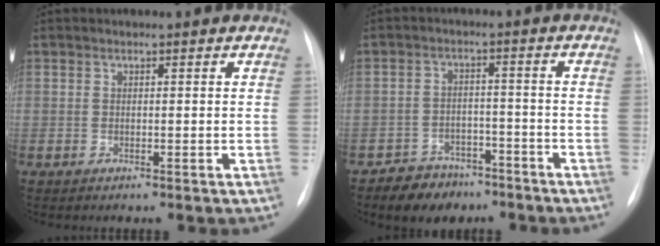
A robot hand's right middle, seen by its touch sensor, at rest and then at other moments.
{"total": 6.6, "force": [-4.9, 4.0, 1.7], "torque": [-0.028, 0.007, -0.076]}